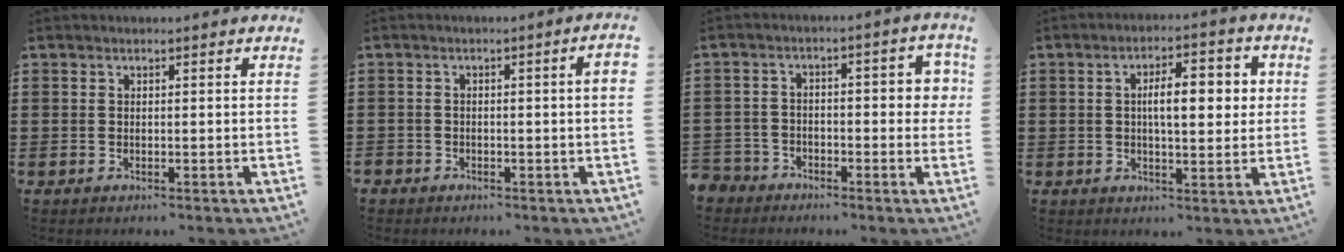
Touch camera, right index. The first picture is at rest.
{"total": 1.7, "force": [-1.1, 0.3, 1.3], "torque": [-0.019, 0.000, -0.023]}
{"total": 4.2, "force": [-2.6, 2.7, 2.0], "torque": [-0.040, 0.014, -0.055]}
{"total": 7.3, "force": [0.9, 2.7, 6.7], "torque": [-0.103, 0.003, 0.007]}